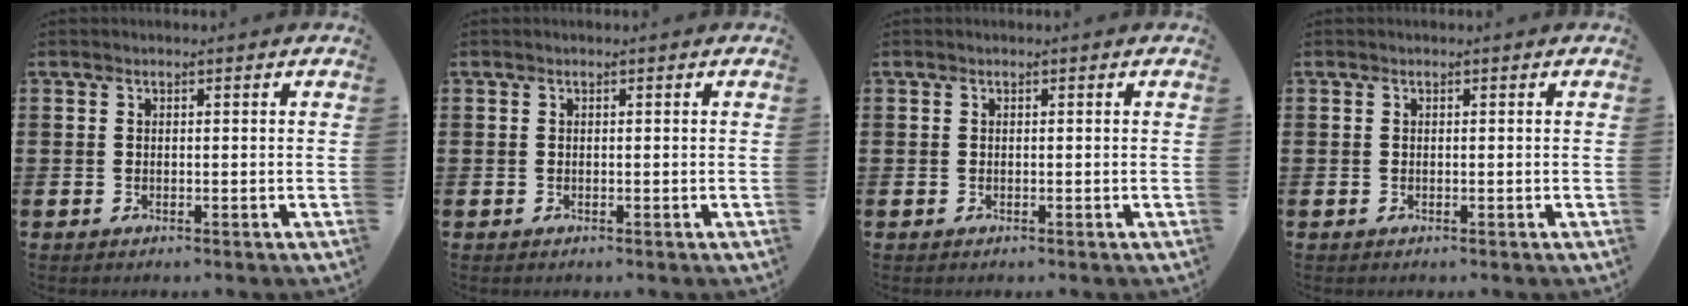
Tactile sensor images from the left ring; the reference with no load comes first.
{"total": 0.0}
{"total": 0.0}
{"total": 0.0}